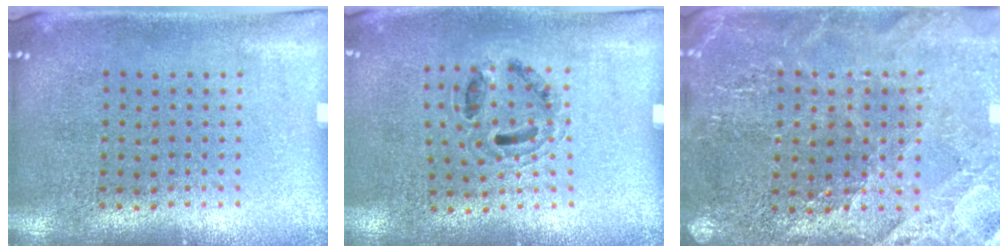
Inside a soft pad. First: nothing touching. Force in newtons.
{"total": 0.8, "press": 0.8, "slide": 0.3}
{"total": 2.6, "press": 2.6, "slide": 0.4}